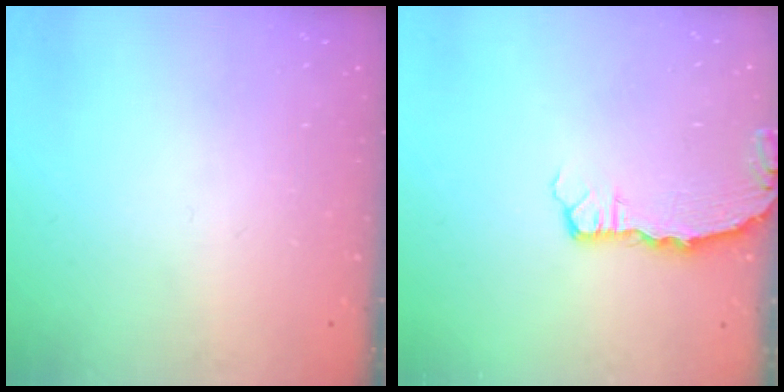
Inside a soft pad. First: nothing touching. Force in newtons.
{"total": 3.3, "press": 3.2, "slide": 0.4}